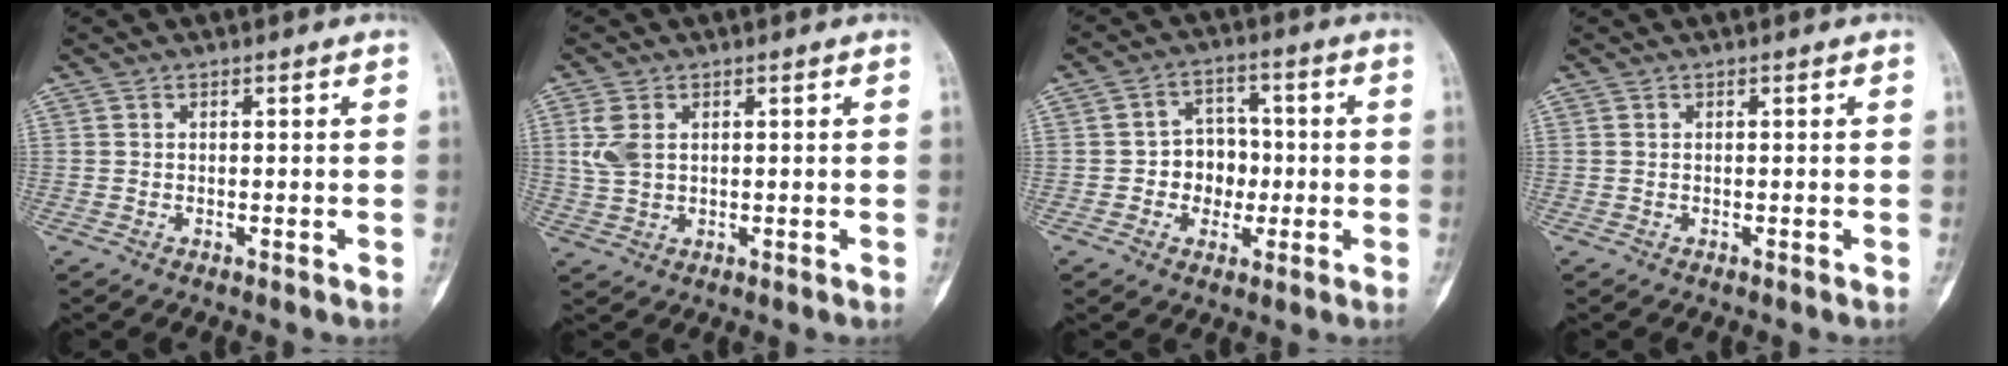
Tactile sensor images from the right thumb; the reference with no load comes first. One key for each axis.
{"total": 5.0, "fx": 1.1, "fy": 3.3, "fz": 3.6, "tx": -0.082, "ty": 0.002, "tz": 0.025}
{"total": 7.3, "fx": -1.1, "fy": 6.2, "fz": 3.7, "tx": -0.005, "ty": 0.023, "tz": -0.024}
{"total": 0.0}